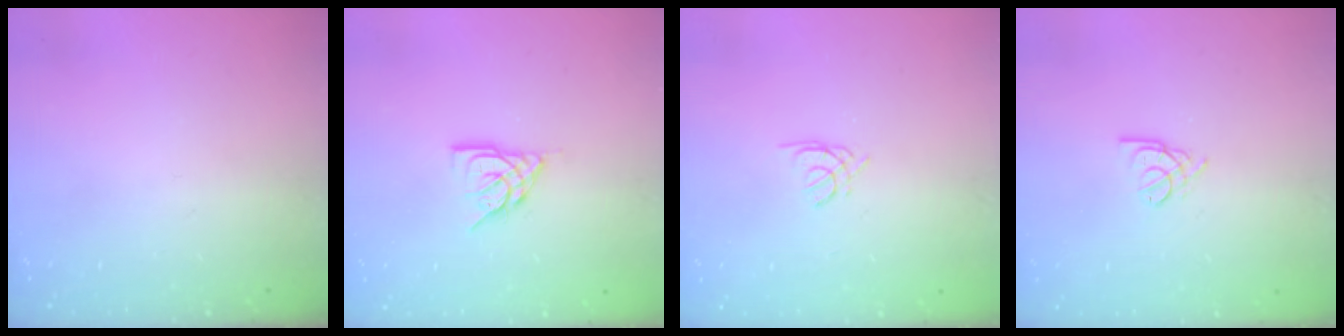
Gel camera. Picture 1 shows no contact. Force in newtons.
{"total": 8.2, "press": 8.1, "slide": 0.6}
{"total": 1.4, "press": 1.3, "slide": 0.3}
{"total": 2.3, "press": 2.3, "slide": 0.5}